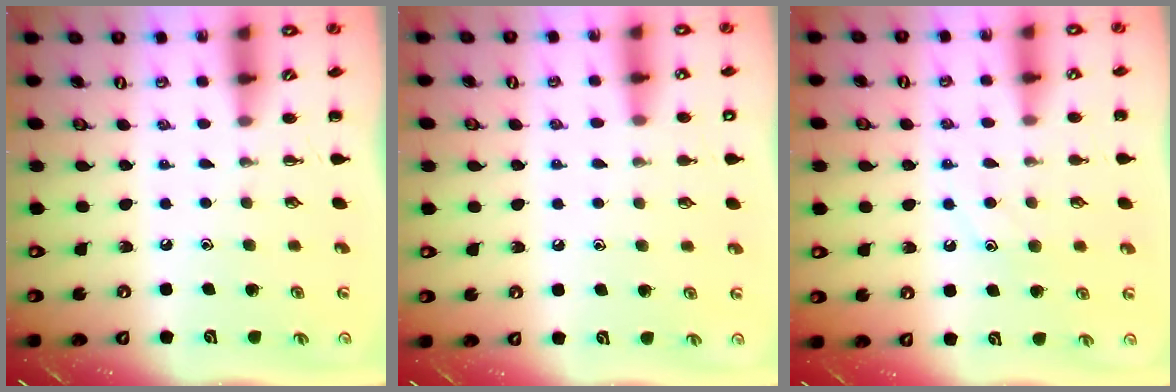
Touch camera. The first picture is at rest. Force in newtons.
{"total": 7.9, "press": 7.6, "slide": 2.3}
{"total": 8.5, "press": 8.4, "slide": 1.1}